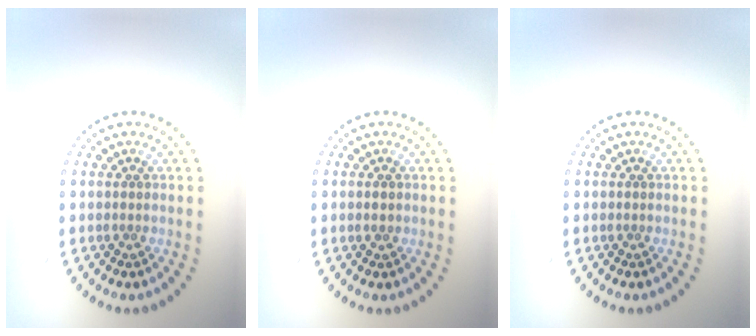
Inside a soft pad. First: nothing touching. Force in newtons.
{"total": 1.1, "press": 1.1, "slide": 0.2}
{"total": 0.0}